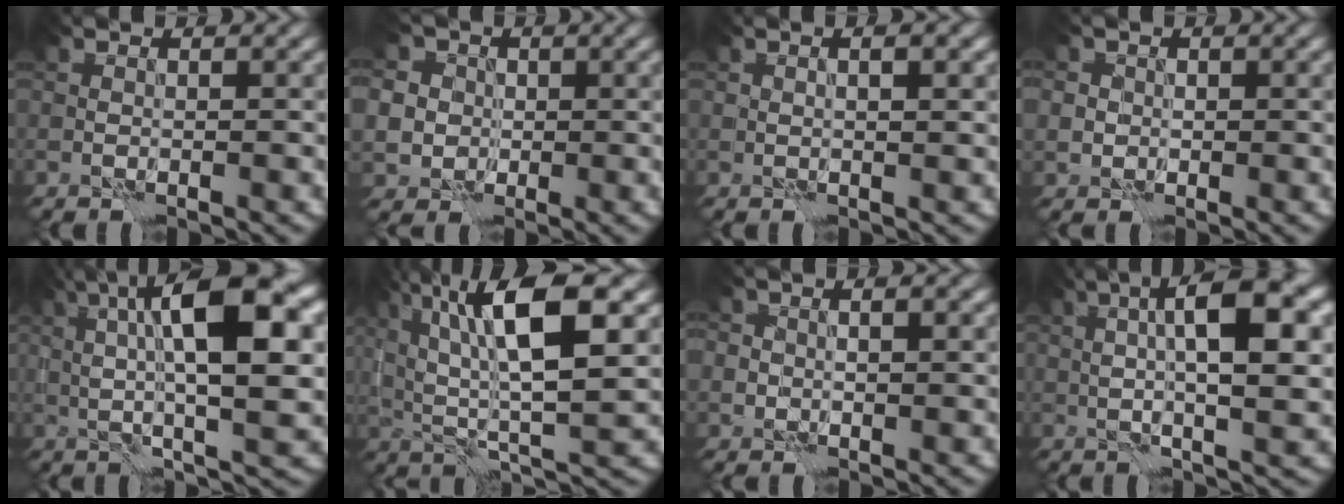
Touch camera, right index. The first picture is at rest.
{"total": 7.2, "force": [1.1, 6.7, 2.2], "torque": [-0.049, 0.027, -0.008]}
{"total": 1.9, "force": [0.9, 0.5, 1.6], "torque": [-0.011, -0.002, 0.009]}
{"total": 1.9, "force": [0.4, 1.9, 0.3], "torque": [0.014, 0.011, -0.014]}
{"total": 11.8, "force": [3.2, 2.9, 11.0], "torque": [-0.163, 0.013, 0.051]}
{"total": 11.1, "force": [3.9, 2.8, 10.0], "torque": [-0.177, 0.010, 0.071]}
{"total": 1.9, "force": [0.3, 1.4, 1.3], "torque": [-0.003, 0.006, 0.000]}
{"total": 8.6, "force": [1.9, 1.9, 8.2], "torque": [-0.119, 0.013, 0.028]}